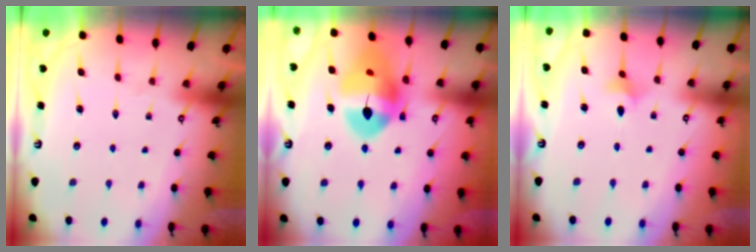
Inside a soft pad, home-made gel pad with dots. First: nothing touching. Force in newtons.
{"total": 17.7, "press": 17.6, "slide": 1.8}
{"total": 3.7, "press": 3.5, "slide": 1.0}